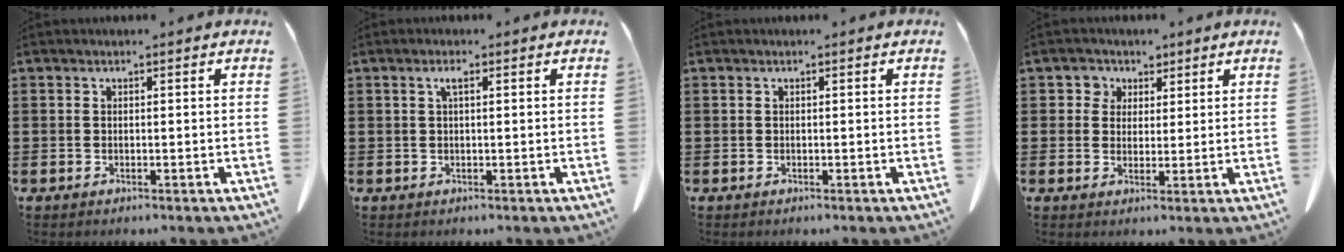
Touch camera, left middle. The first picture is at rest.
{"total": 1.6, "force": [0.5, 0.4, 1.4], "torque": [-0.029, 0.004, 0.007]}
{"total": 0.0}
{"total": 3.5, "force": [1.9, 3.0, 0.3], "torque": [-0.023, 0.015, 0.033]}